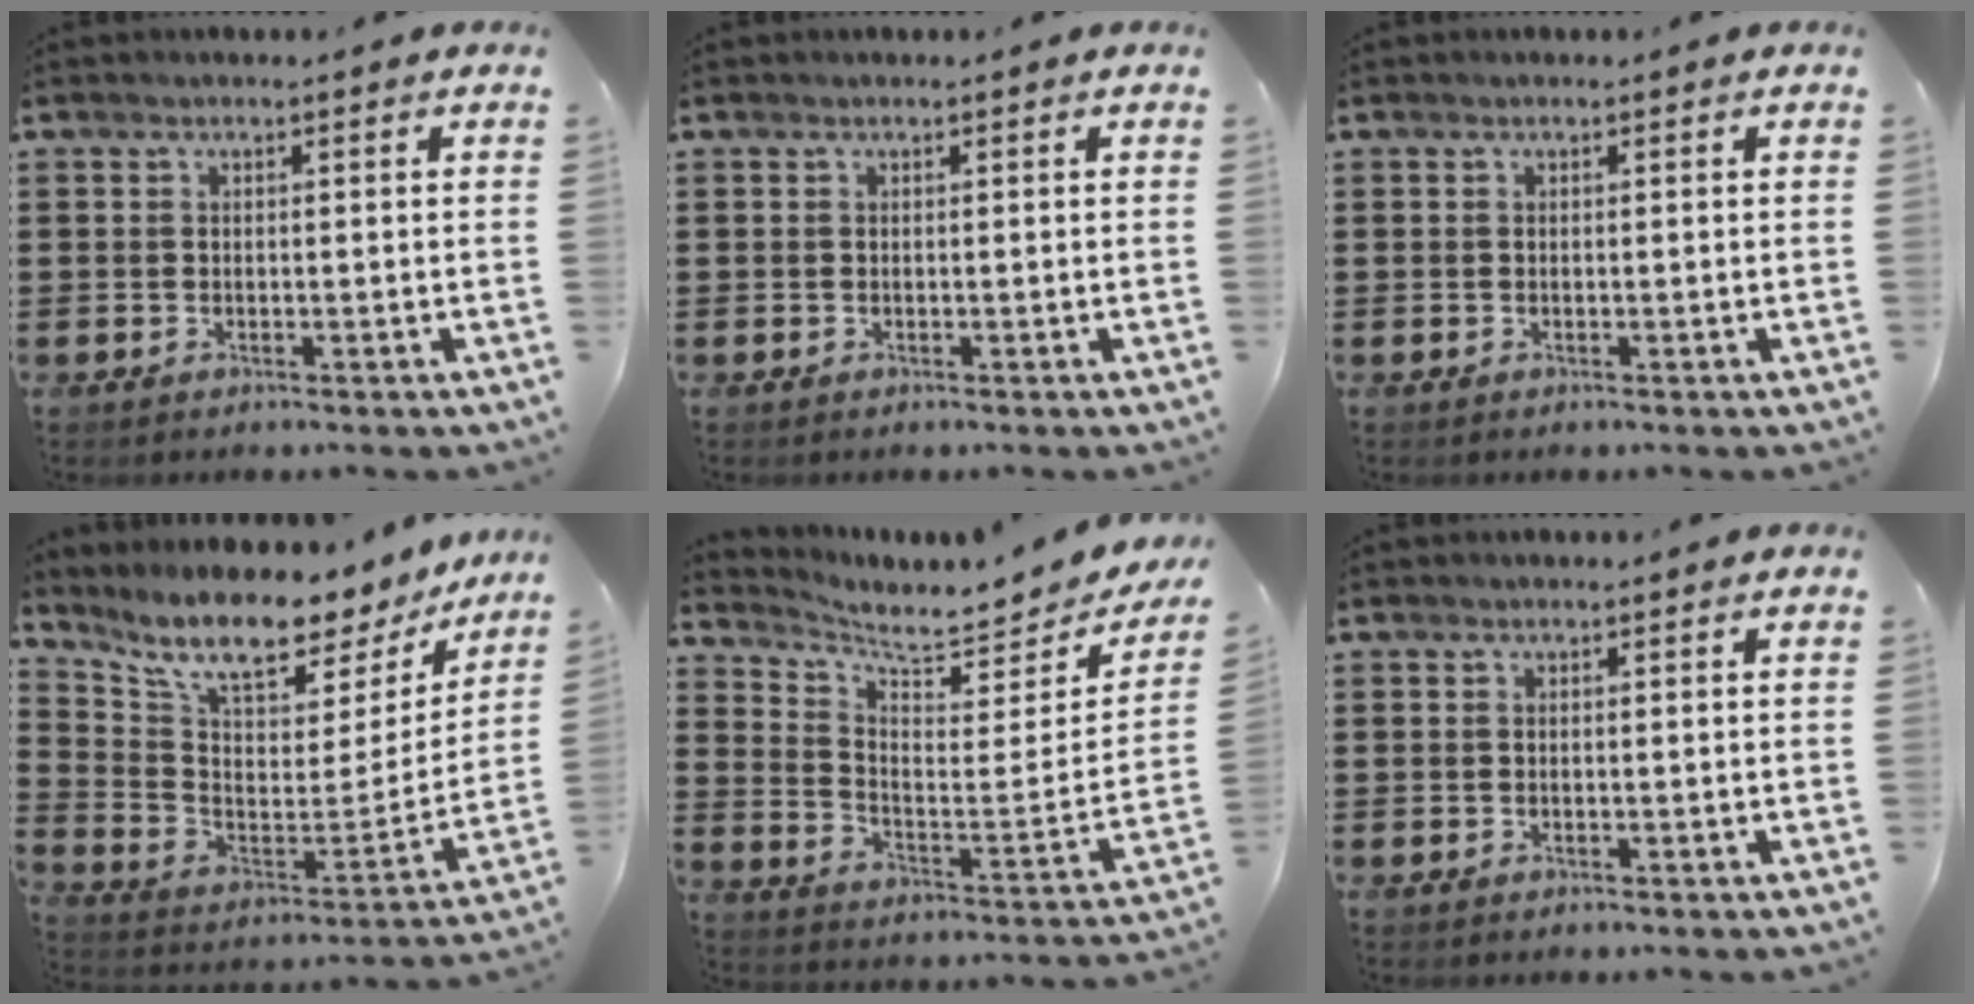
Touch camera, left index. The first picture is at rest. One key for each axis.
{"total": 0.0}
{"total": 0.0}
{"total": 10.3, "fx": 8.5, "fy": 2.4, "fz": 5.3, "tx": -0.117, "ty": -0.073, "tz": 0.140}
{"total": 5.5, "fx": 4.9, "fy": 0.7, "fz": 2.3, "tx": -0.058, "ty": -0.051, "tz": 0.075}
{"total": 0.0}